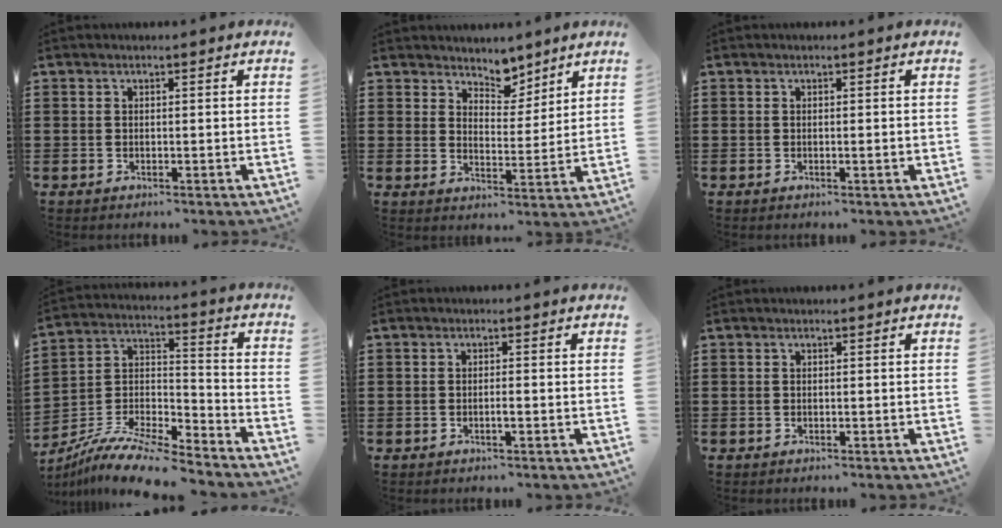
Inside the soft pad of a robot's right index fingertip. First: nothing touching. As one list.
[{"total": 5.2, "force": [4.6, 2.3, 0.7], "torque": [-0.018, -0.018, 0.083]}, {"total": 1.0, "force": [-0.1, 0.0, 1.0], "torque": [-0.016, -0.003, -0.002]}, {"total": 10.2, "force": [-9.4, 1.4, 3.8], "torque": [-0.083, 0.012, -0.192]}, {"total": 1.2, "force": [-0.4, 0.1, 1.1], "torque": [-0.020, -0.002, -0.008]}, {"total": 0.0}]